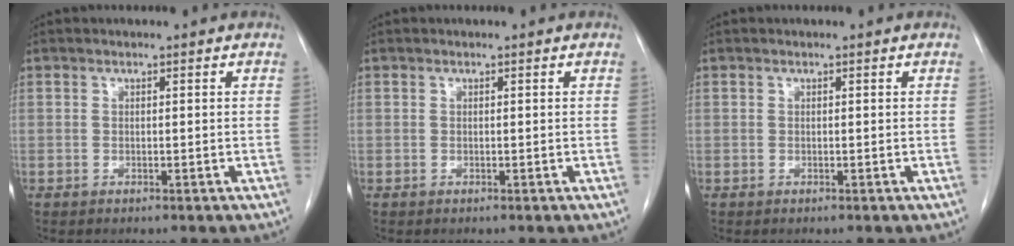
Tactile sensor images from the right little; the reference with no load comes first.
{"total": 0.0}
{"total": 0.0}